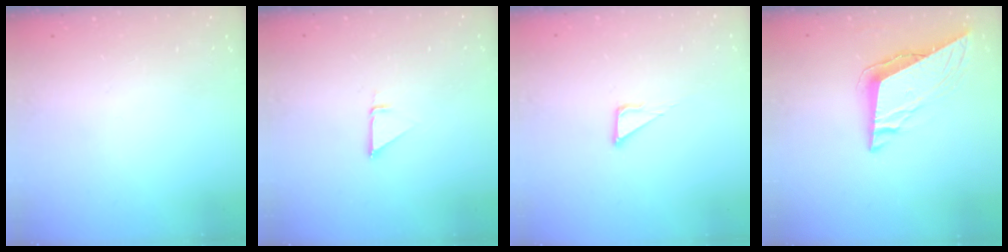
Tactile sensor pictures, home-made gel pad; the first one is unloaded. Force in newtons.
{"total": 1.4, "press": 1.4, "slide": 0.0}
{"total": 3.6, "press": 3.6, "slide": 0.3}
{"total": 8.6, "press": 8.5, "slide": 1.3}